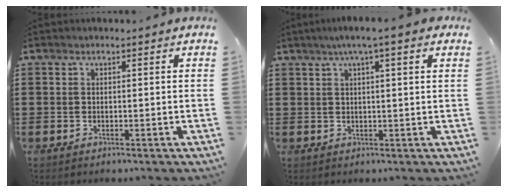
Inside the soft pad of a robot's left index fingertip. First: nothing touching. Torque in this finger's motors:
{"motor_torque": [1.26, -0.71, 0.81, 0.17]}